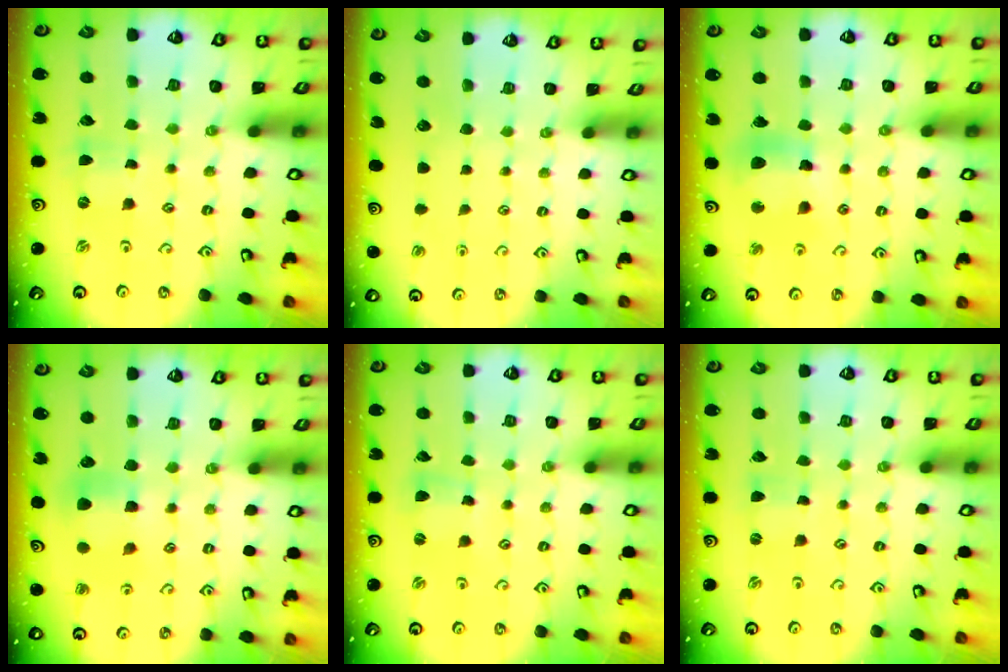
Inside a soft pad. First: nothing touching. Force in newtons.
{"total": 0.0}
{"total": 11.7, "press": 11.5, "slide": 1.8}
{"total": 5.6, "press": 5.6, "slide": 0.1}
{"total": 2.6, "press": 2.6, "slide": 0.1}
{"total": 0.0}